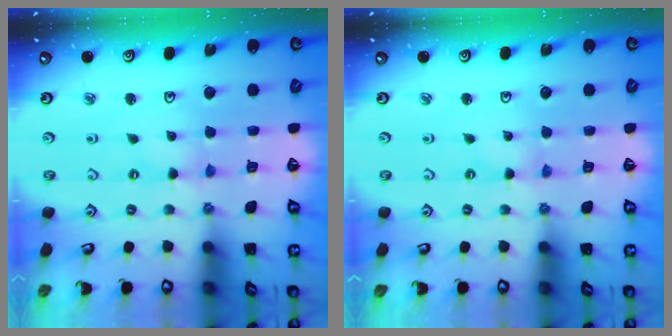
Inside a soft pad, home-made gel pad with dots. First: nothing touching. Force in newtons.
{"total": 0.0}